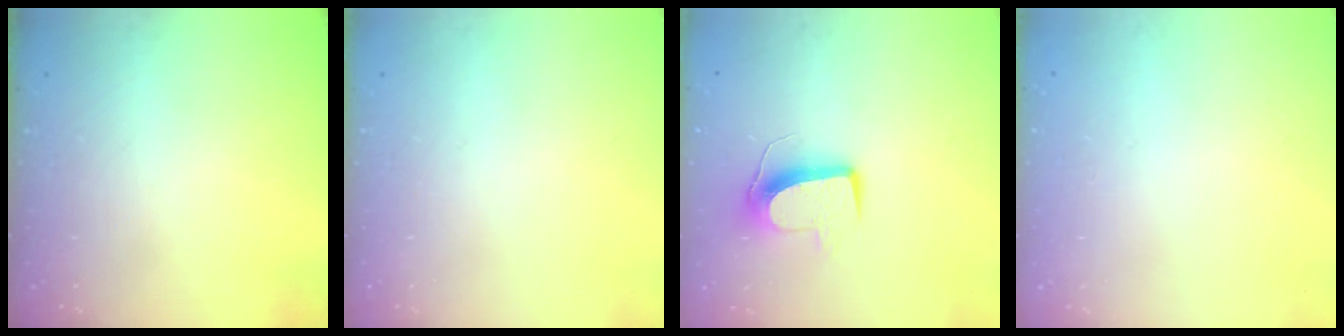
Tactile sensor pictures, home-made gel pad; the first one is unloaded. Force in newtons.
{"total": 0.0}
{"total": 9.7, "press": 9.7, "slide": 0.5}
{"total": 0.6, "press": 0.6, "slide": 0.1}